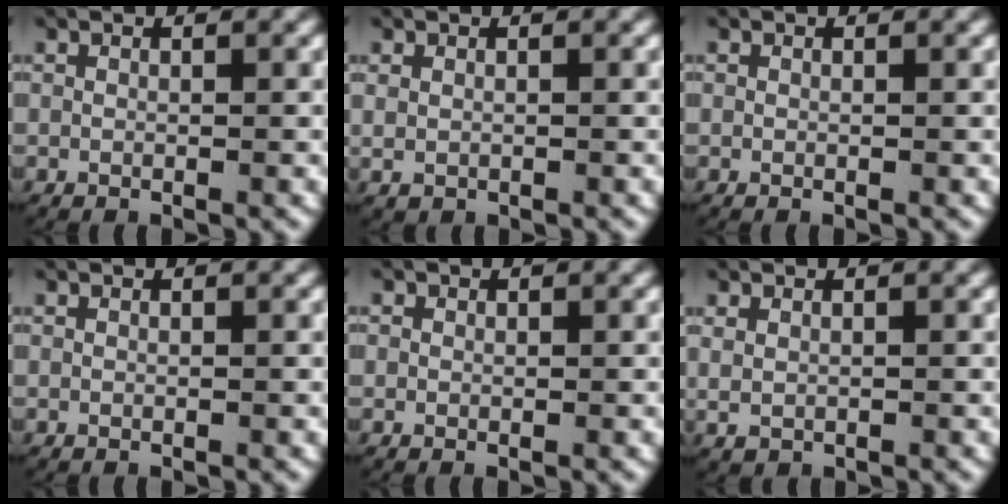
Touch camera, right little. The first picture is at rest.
{"total": 1.5, "force": [0.3, 1.3, 0.8], "torque": [-0.025, -0.003, 0.012]}
{"total": 0.0}
{"total": 0.0}
{"total": 0.7, "force": [0.2, 0.7, 0.2], "torque": [-0.004, -0.001, 0.003]}
{"total": 1.9, "force": [0.4, 1.6, 1.1], "torque": [-0.029, -0.002, 0.015]}